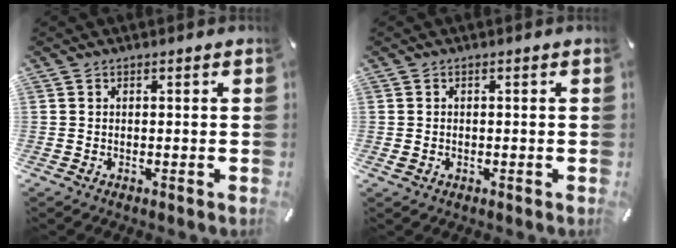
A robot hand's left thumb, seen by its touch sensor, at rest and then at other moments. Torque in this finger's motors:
{"motor_torque": [0.01, -0.08, 0.09, -0.12, 0.02]}